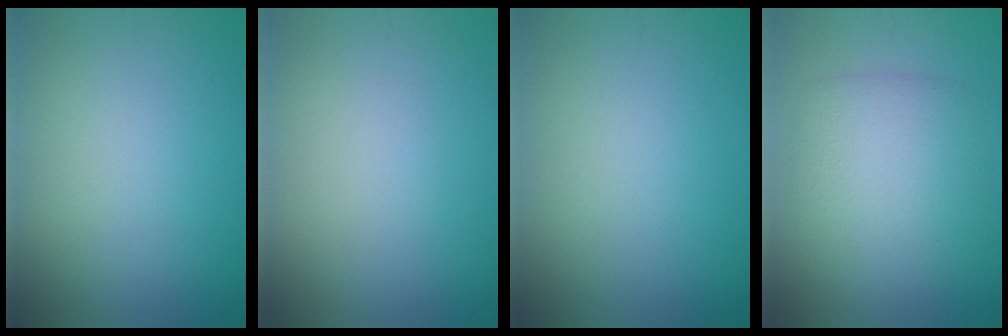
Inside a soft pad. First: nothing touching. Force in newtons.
{"total": 0.0}
{"total": 0.0}
{"total": 5.3, "press": 5.3, "slide": 0.3}